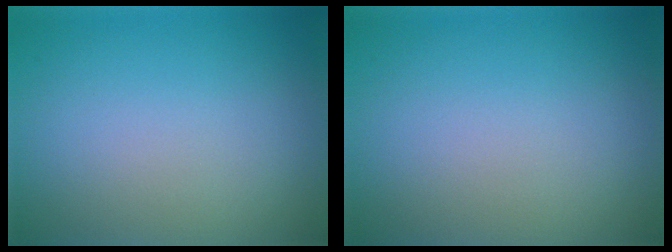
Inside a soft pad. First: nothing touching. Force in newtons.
{"total": 0.0}